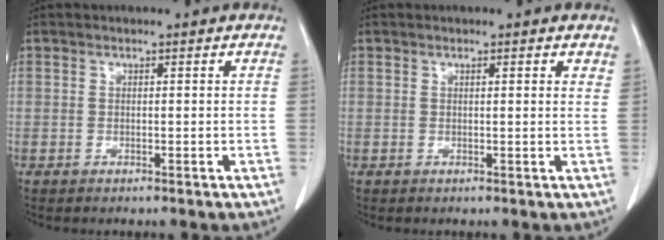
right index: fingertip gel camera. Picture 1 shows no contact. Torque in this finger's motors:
{"motor_torque": [-0.23, 0.05, 0.00, -0.01]}